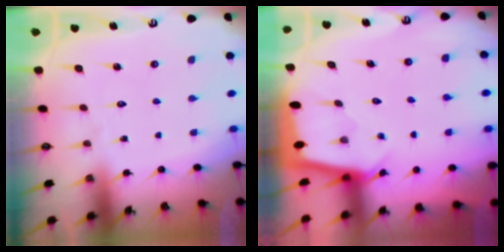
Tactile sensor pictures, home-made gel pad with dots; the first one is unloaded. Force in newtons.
{"total": 2.3, "press": 2.3, "slide": 0.1}